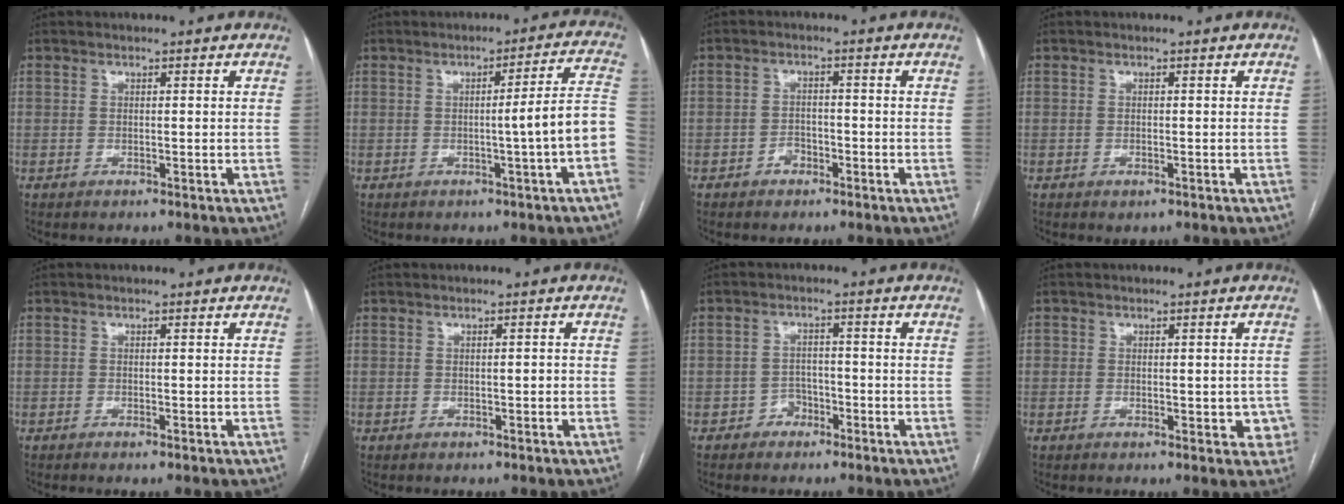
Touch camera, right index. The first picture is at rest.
{"total": 8.0, "force": [-2.0, -1.3, 7.6], "torque": [-0.089, 0.015, -0.029]}
{"total": 2.3, "force": [-1.4, 1.4, 1.0], "torque": [-0.012, 0.007, -0.023]}
{"total": 0.9, "force": [-0.5, 0.5, 0.6], "torque": [-0.009, -0.001, -0.001]}
{"total": 0.7, "force": [-0.5, -0.1, 0.6], "torque": [-0.013, -0.001, -0.007]}
{"total": 0.7, "force": [-0.2, 0.2, 0.6], "torque": [-0.008, 0.002, -0.002]}
{"total": 2.6, "force": [-1.7, 2.0, 0.5], "torque": [-0.003, 0.011, -0.029]}
{"total": 4.4, "force": [-0.7, 3.1, 3.1], "torque": [-0.013, 0.012, -0.004]}